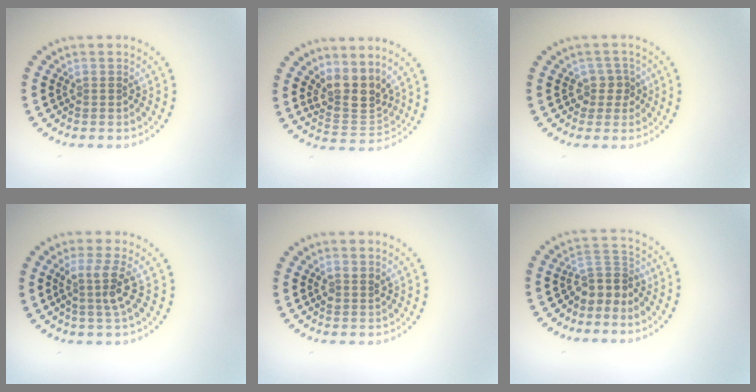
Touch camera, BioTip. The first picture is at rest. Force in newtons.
{"total": 3.8, "press": 2.9, "slide": 2.5}
{"total": 1.9, "press": 1.5, "slide": 1.1}
{"total": 2.6, "press": 2.0, "slide": 1.8}
{"total": 1.2, "press": 1.0, "slide": 0.6}
{"total": 2.9, "press": 1.9, "slide": 2.1}